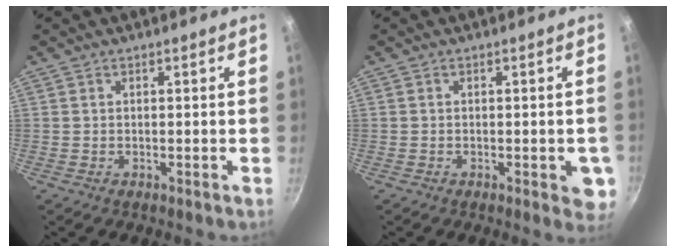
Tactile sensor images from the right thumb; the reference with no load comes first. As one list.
[{"total": 4.7, "force": [-1.4, 1.9, 4.1], "torque": [-0.030, -0.001, -0.018]}]